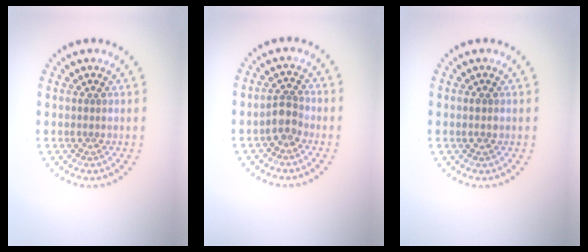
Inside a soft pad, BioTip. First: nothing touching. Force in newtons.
{"total": 2.0, "press": 1.7, "slide": 1.1}
{"total": 1.0, "press": 1.0, "slide": 0.1}